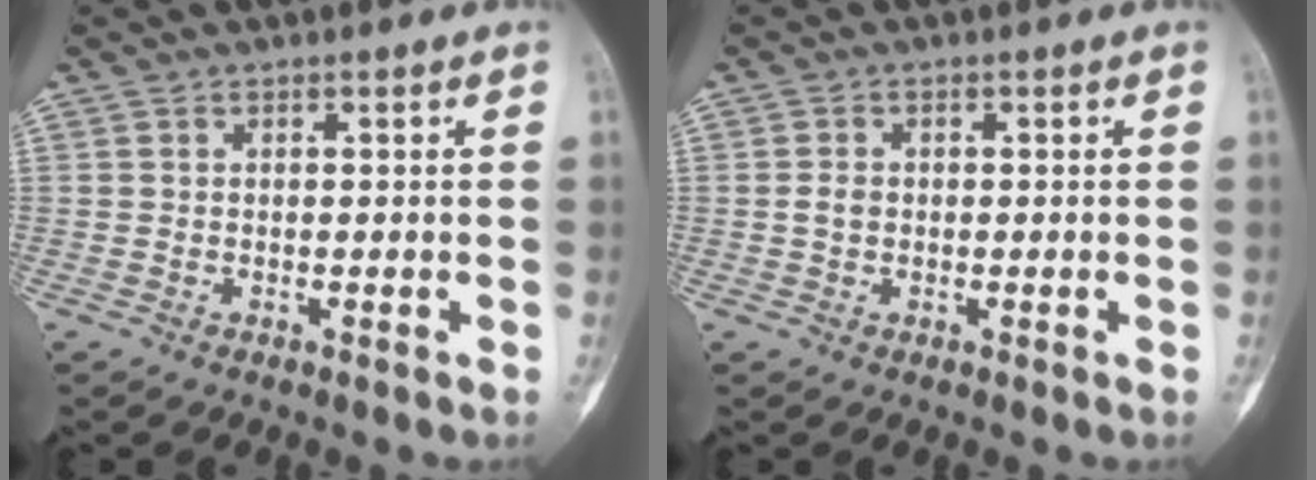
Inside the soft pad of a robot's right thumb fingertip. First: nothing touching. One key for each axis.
{"total": 1.9, "fx": -0.1, "fy": 1.4, "fz": 1.2, "tx": -0.022, "ty": 0.004, "tz": -0.003}